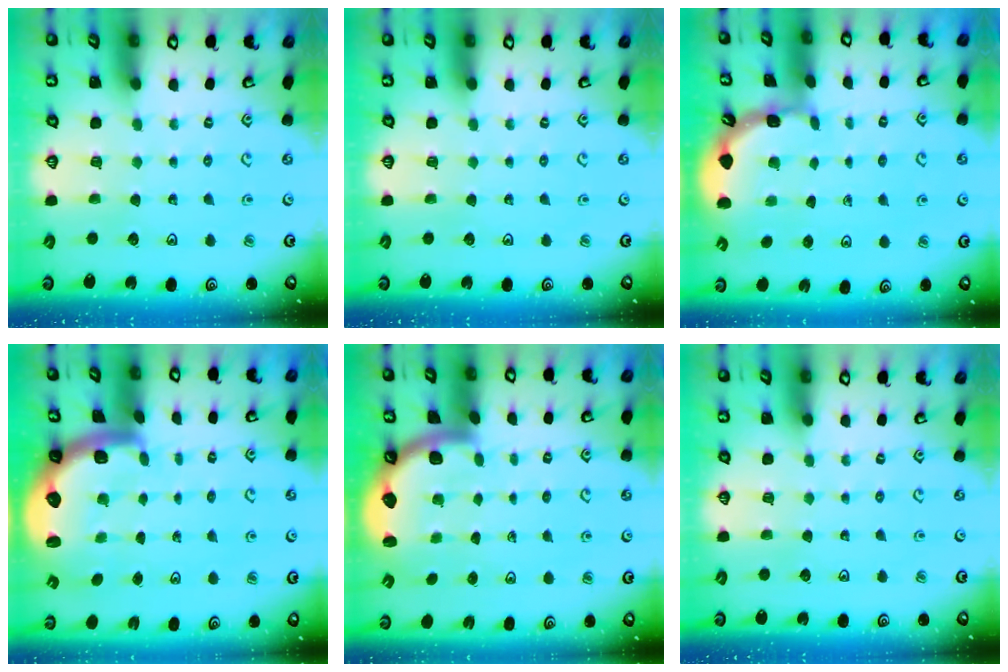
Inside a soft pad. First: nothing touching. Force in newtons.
{"total": 0.0}
{"total": 1.7, "press": 1.6, "slide": 0.1}
{"total": 2.9, "press": 2.6, "slide": 1.4}
{"total": 2.2, "press": 2.2, "slide": 0.3}
{"total": 0.0}